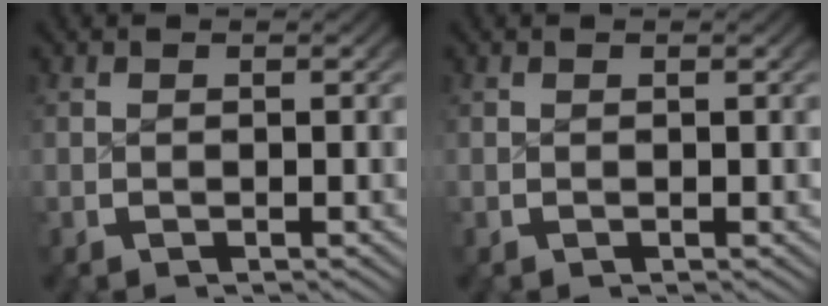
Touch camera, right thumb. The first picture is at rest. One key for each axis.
{"total": 0.0}